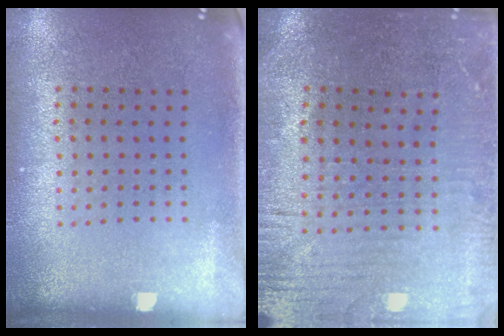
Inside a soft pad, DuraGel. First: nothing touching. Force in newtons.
{"total": 1.1, "press": 1.0, "slide": 0.4}